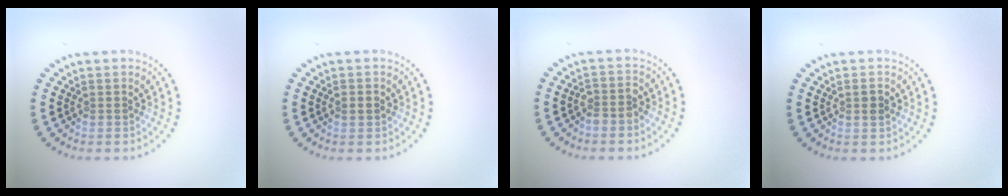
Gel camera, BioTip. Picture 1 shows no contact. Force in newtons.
{"total": 1.4, "press": 1.4, "slide": 0.1}
{"total": 1.7, "press": 1.5, "slide": 0.8}
{"total": 1.1, "press": 1.1, "slide": 0.2}